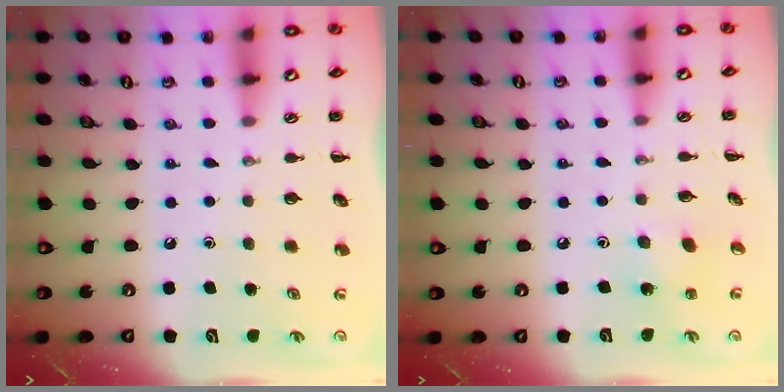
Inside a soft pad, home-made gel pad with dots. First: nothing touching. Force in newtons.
{"total": 1.7, "press": 1.5, "slide": 0.6}